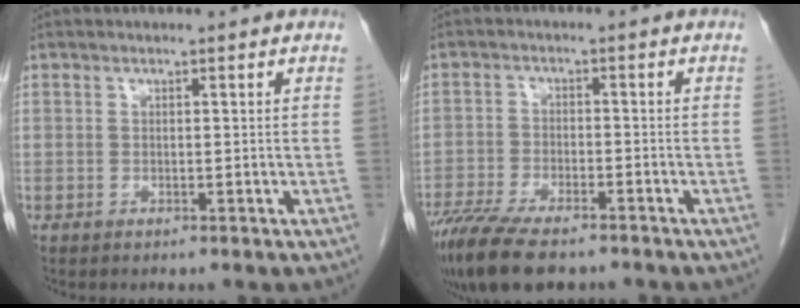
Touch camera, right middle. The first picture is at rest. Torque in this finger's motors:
{"motor_torque": [1.18, -0.96, 0.18, 0.10]}